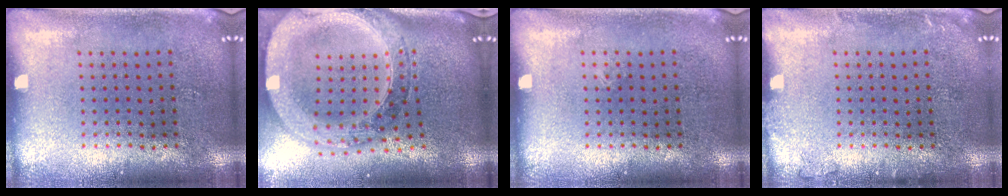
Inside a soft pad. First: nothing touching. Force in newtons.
{"total": 3.8, "press": 3.0, "slide": 2.4}
{"total": 0.0}
{"total": 0.9, "press": 0.8, "slide": 0.2}